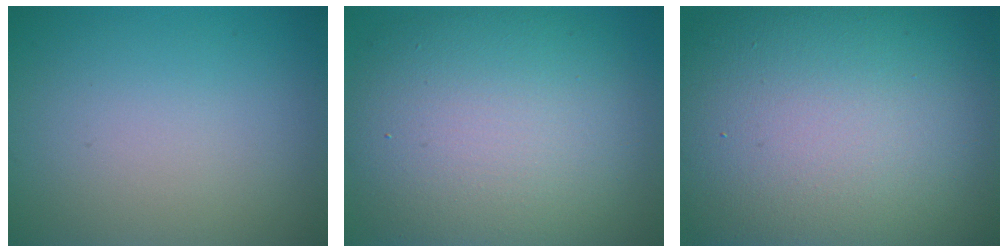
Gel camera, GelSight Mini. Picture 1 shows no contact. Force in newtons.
{"total": 12.4, "press": 12.4, "slide": 0.7}
{"total": 19.2, "press": 19.2, "slide": 1.4}